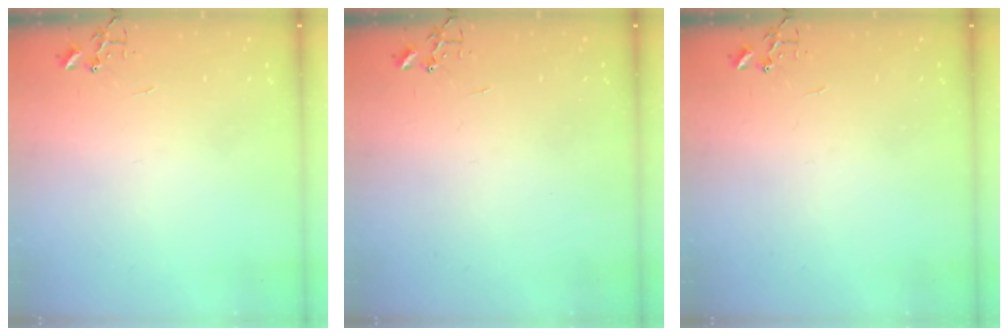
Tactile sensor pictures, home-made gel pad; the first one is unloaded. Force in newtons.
{"total": 0.0}
{"total": 0.0}